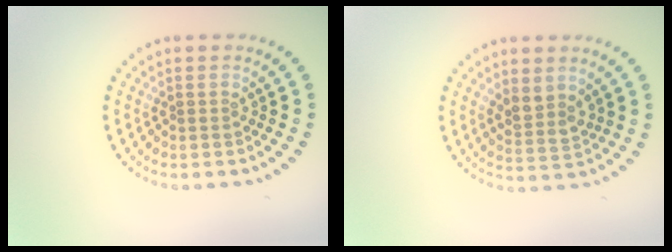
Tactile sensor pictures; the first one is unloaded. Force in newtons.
{"total": 2.2, "press": 1.8, "slide": 1.2}